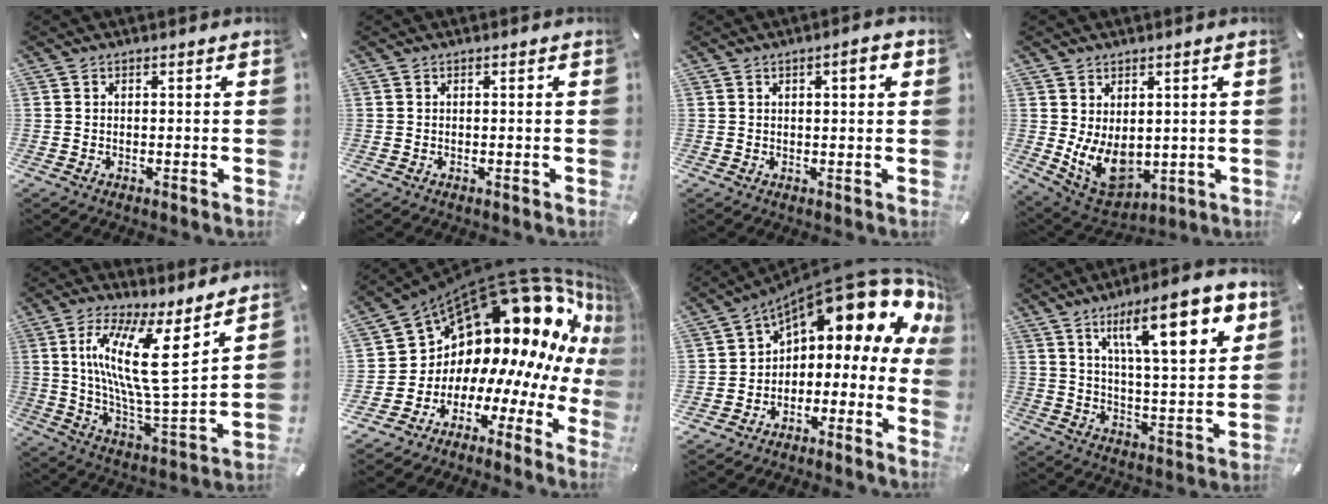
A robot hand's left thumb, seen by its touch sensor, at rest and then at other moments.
{"total": 0.0}
{"total": 3.7, "force": [1.5, 1.0, 3.2], "torque": [-0.057, 0.001, 0.021]}
{"total": 9.8, "force": [0.8, 7.2, 6.5], "torque": [-0.123, -0.020, 0.023]}
{"total": 19.1, "force": [7.6, 5.4, 16.7], "torque": [-0.304, -0.036, 0.115]}
{"total": 18.8, "force": [12.2, 10.6, 9.5], "torque": [-0.127, -0.142, 0.235]}
{"total": 14.9, "force": [9.8, 5.9, 9.5], "torque": [-0.130, -0.081, 0.154]}
{"total": 17.8, "force": [9.8, 5.2, 13.9], "torque": [-0.219, -0.040, 0.152]}